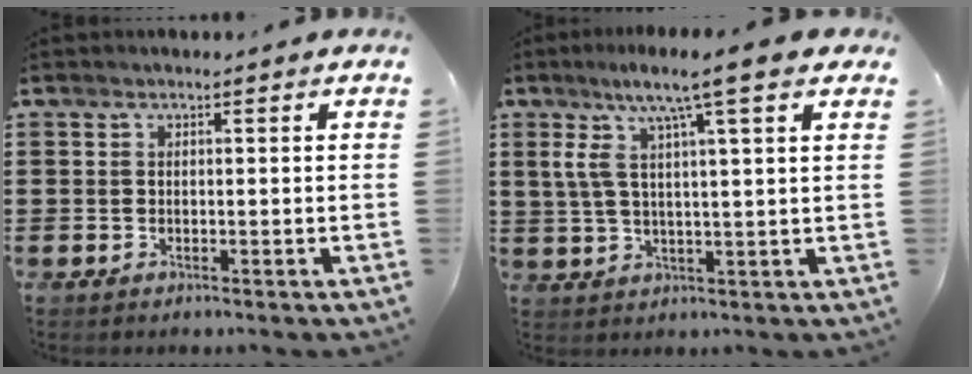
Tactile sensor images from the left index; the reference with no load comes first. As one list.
[{"total": 9.1, "force": [5.3, 0.8, 7.4], "torque": [-0.162, -0.007, 0.086]}]